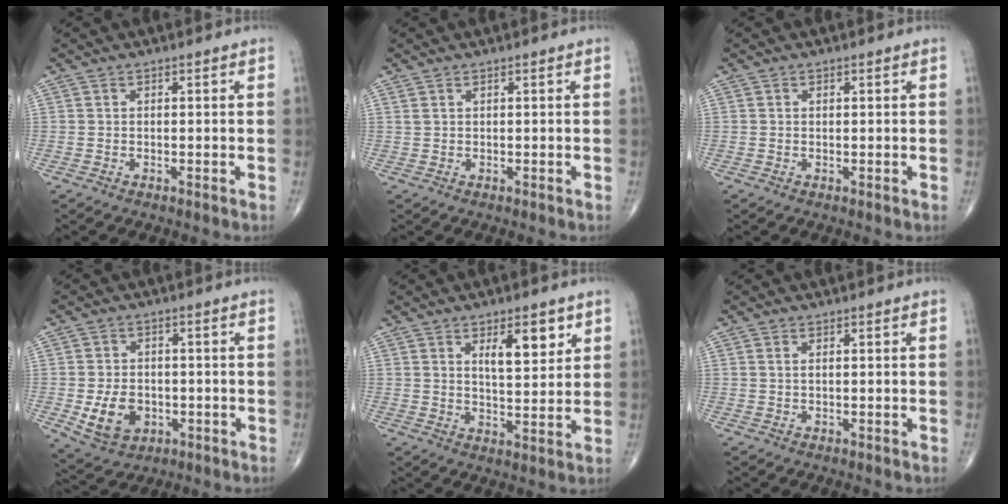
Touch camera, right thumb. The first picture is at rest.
{"total": 0.7, "force": [0.6, 0.1, 0.5], "torque": [-0.014, 0.007, 0.015]}
{"total": 0.0}
{"total": 7.9, "force": [-1.8, 5.9, 5.0], "torque": [-0.072, 0.001, -0.020]}
{"total": 8.0, "force": [3.8, 3.0, 6.3], "torque": [-0.081, -0.028, 0.062]}
{"total": 0.6, "force": [0.3, 0.1, 0.5], "torque": [-0.018, 0.004, 0.006]}